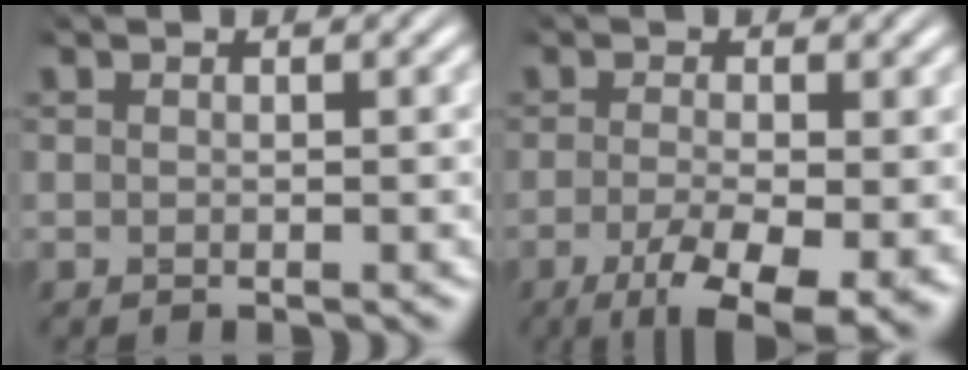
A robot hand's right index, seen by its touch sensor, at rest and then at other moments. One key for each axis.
{"total": 7.6, "fx": -4.1, "fy": 2.8, "fz": 5.8, "tx": -0.102, "ty": -0.048, "tz": -0.038}